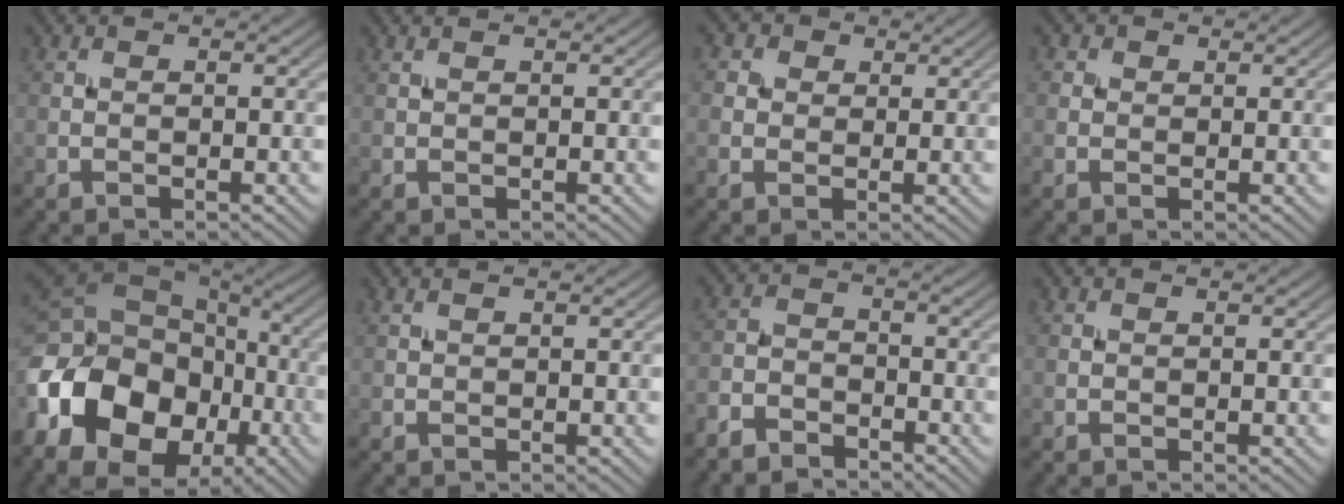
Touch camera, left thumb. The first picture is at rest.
{"total": 0.7, "force": [0.6, 0.1, 0.3], "torque": [-0.010, 0.006, 0.013]}
{"total": 3.4, "force": [1.4, 2.8, 1.3], "torque": [-0.043, 0.000, 0.017]}
{"total": 1.4, "force": [0.6, 1.1, 0.4], "torque": [-0.005, 0.001, 0.005]}
{"total": 17.3, "force": [-5.9, 11.7, 11.3], "torque": [-0.249, -0.023, -0.113]}
{"total": 0.6, "force": [0.5, 0.1, 0.4], "torque": [-0.010, 0.007, 0.010]}
{"total": 4.8, "force": [-4.2, 1.9, 1.3], "torque": [-0.024, -0.004, -0.093]}
{"total": 0.0}